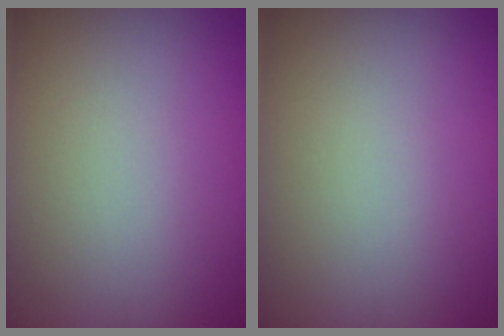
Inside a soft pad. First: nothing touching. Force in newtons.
{"total": 0.0}